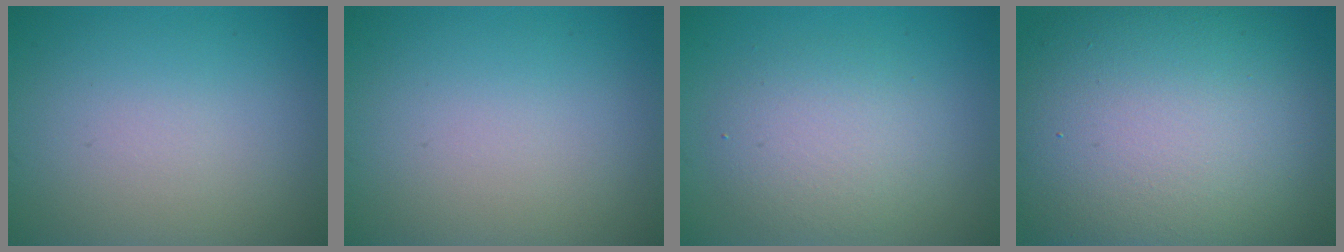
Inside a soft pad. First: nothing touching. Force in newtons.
{"total": 0.0}
{"total": 3.7, "press": 3.7, "slide": 0.3}
{"total": 17.0, "press": 16.9, "slide": 1.3}